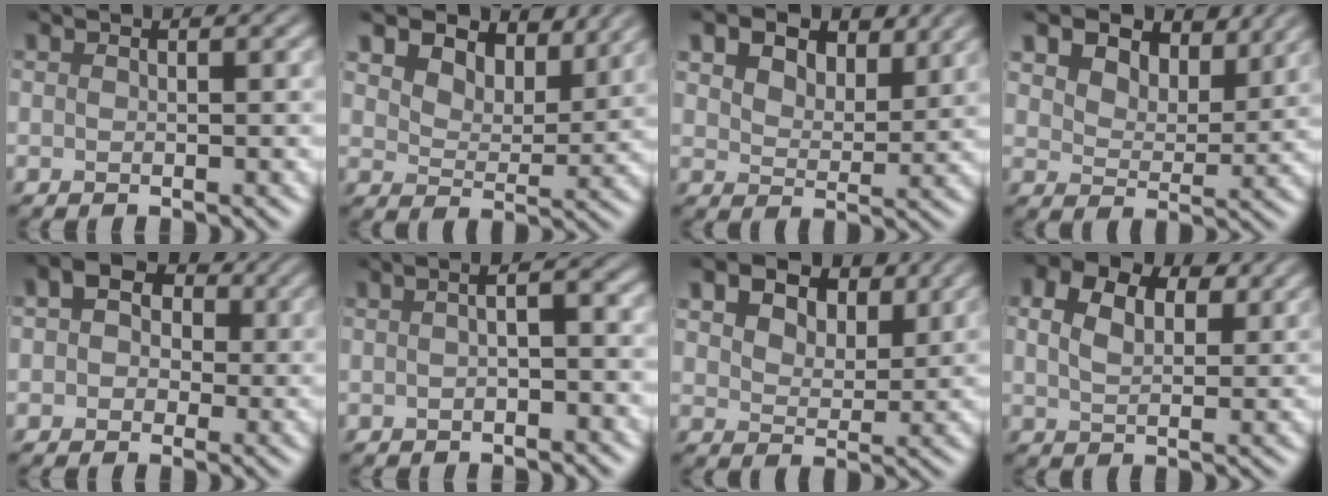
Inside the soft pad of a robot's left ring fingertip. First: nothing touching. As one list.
[{"total": 8.1, "force": [5.8, 4.1, 3.9], "torque": [-0.072, -0.005, 0.088]}, {"total": 7.6, "force": [4.8, 4.0, 4.2], "torque": [-0.074, 0.010, 0.058]}, {"total": 9.1, "force": [6.1, 4.8, 4.7], "torque": [-0.094, 0.002, 0.092]}, {"total": 4.2, "force": [1.1, 3.4, 2.4], "torque": [-0.026, 0.014, -0.001]}, {"total": 2.3, "force": [-0.4, 0.5, 2.2], "torque": [-0.032, 0.005, -0.008]}, {"total": 7.9, "force": [4.5, 4.5, 4.6], "torque": [-0.084, 0.011, 0.058]}, {"total": 8.0, "force": [4.2, 4.8, 4.8], "torque": [-0.099, 0.018, 0.053]}]